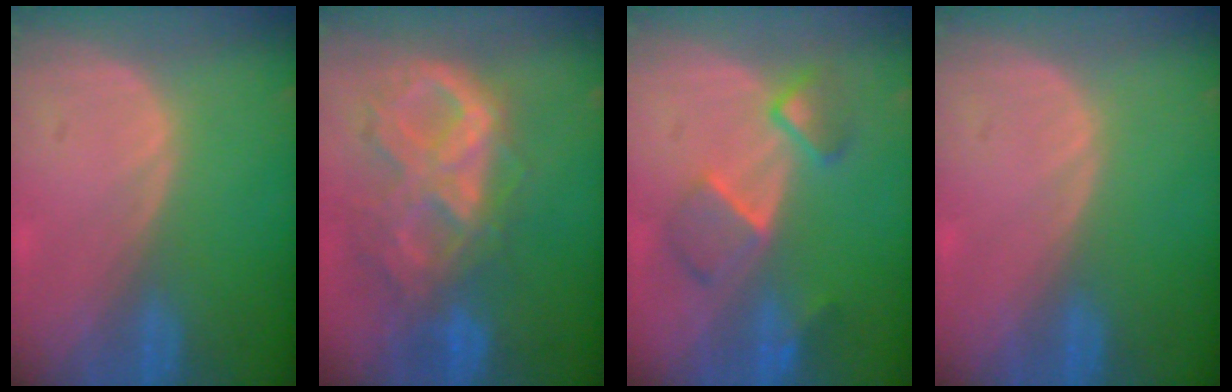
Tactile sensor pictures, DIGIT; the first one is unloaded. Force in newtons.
{"total": 10.6, "press": 9.0, "slide": 5.7}
{"total": 5.8, "press": 5.8, "slide": 0.2}
{"total": 0.0}